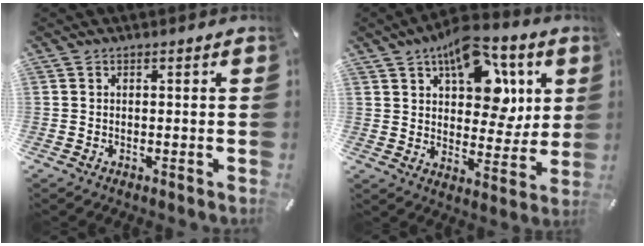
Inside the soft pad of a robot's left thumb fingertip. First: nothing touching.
{"total": 15.5, "force": [7.7, 9.3, 9.6], "torque": [-0.128, -0.037, 0.135]}